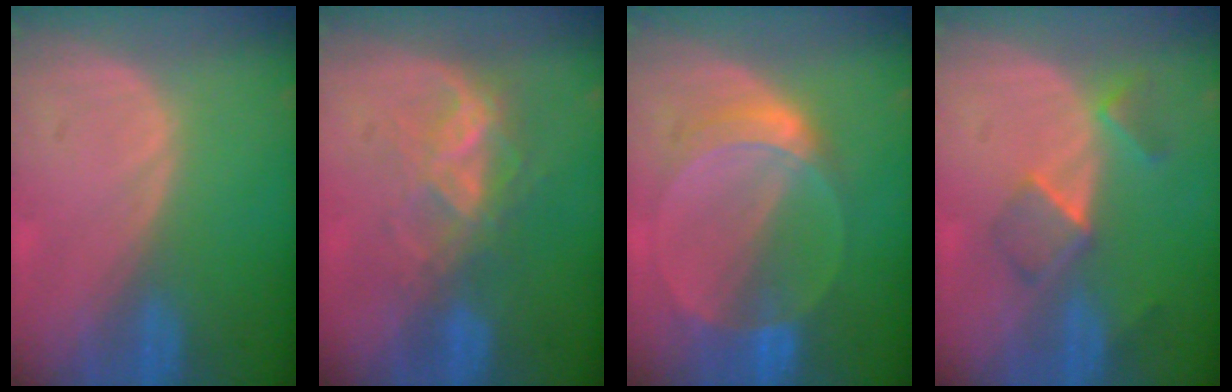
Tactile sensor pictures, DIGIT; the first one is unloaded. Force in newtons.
{"total": 6.8, "press": 5.9, "slide": 3.4}
{"total": 6.2, "press": 5.7, "slide": 2.5}
{"total": 5.4, "press": 4.6, "slide": 2.8}